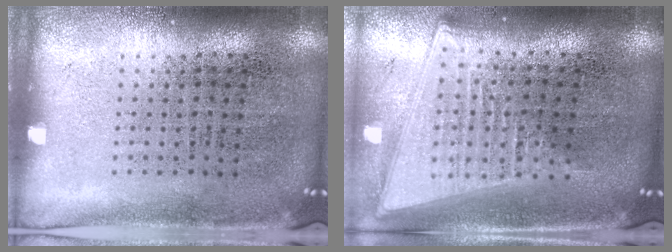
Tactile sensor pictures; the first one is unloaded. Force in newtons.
{"total": 2.0, "press": 1.7, "slide": 1.2}